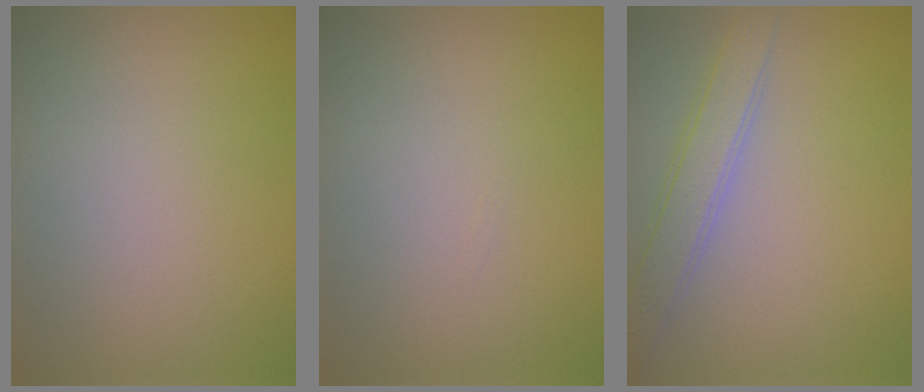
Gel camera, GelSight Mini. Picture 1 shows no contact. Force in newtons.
{"total": 0.0}
{"total": 3.2, "press": 3.2, "slide": 0.1}